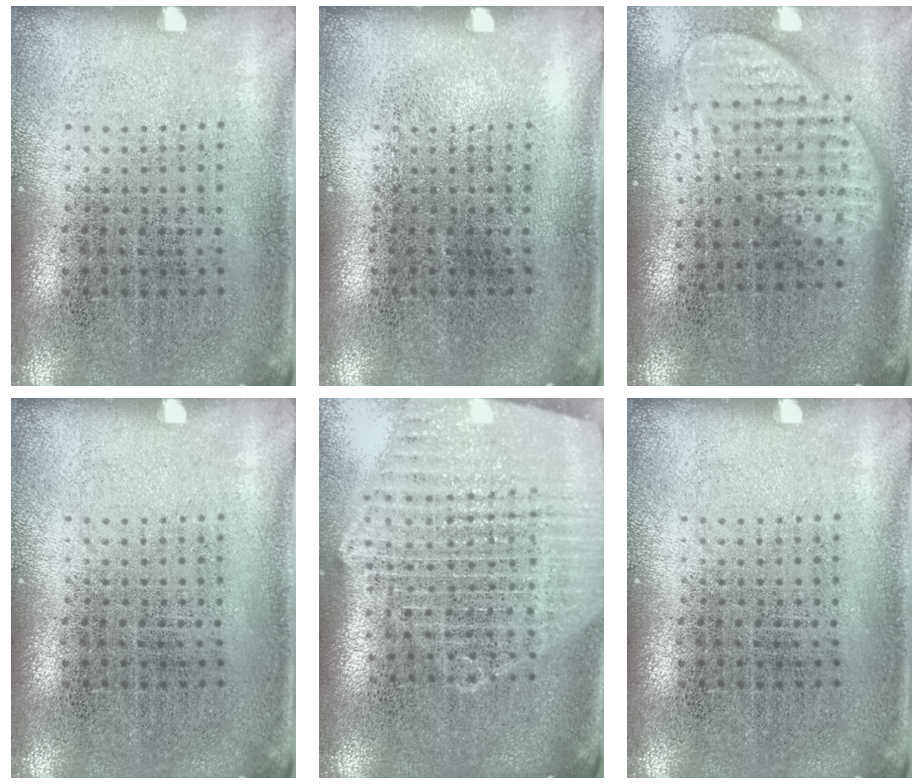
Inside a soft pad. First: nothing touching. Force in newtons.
{"total": 0.0}
{"total": 2.0, "press": 1.5, "slide": 1.3}
{"total": 0.0}
{"total": 2.2, "press": 2.0, "slide": 1.0}
{"total": 0.0}